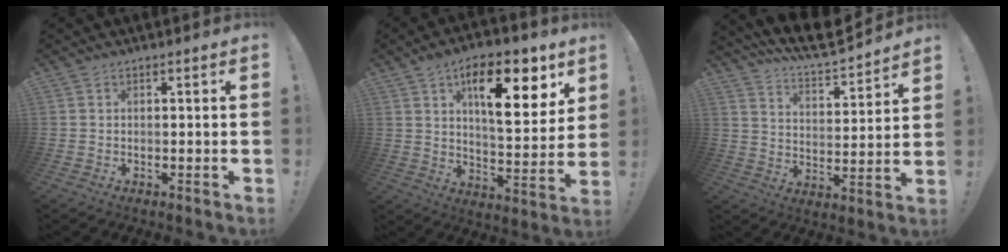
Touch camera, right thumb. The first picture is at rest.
{"total": 18.6, "force": [9.1, 7.5, 14.5], "torque": [-0.199, -0.046, 0.141]}
{"total": 10.1, "force": [9.5, 1.2, 3.2], "torque": [-0.070, -0.087, 0.164]}